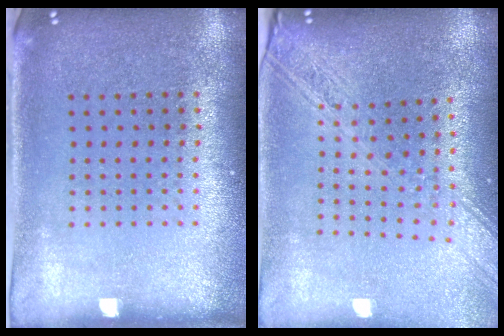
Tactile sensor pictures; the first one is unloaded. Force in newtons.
{"total": 2.3, "press": 1.9, "slide": 1.3}